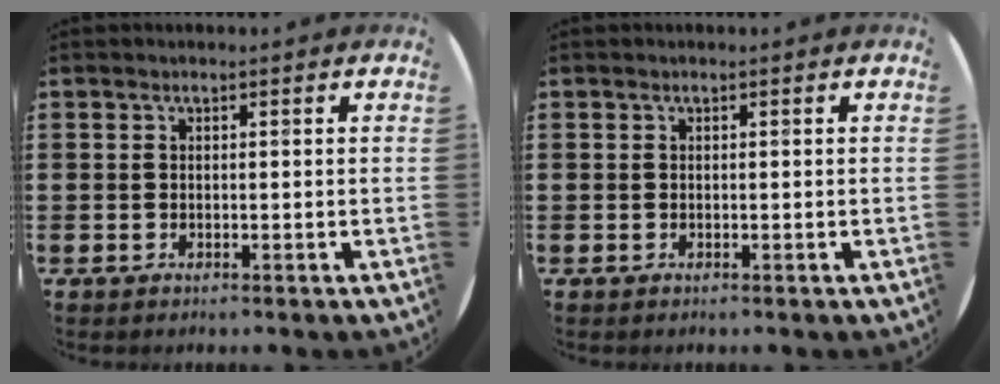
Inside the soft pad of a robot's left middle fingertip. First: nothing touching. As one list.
[{"total": 0.0}]